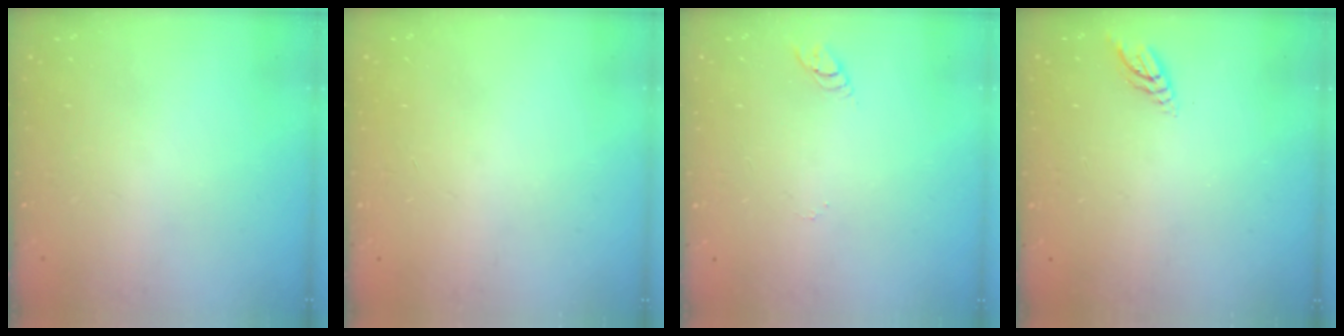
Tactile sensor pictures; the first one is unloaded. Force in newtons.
{"total": 0.0}
{"total": 3.1, "press": 3.1, "slide": 0.3}
{"total": 4.7, "press": 4.6, "slide": 0.4}